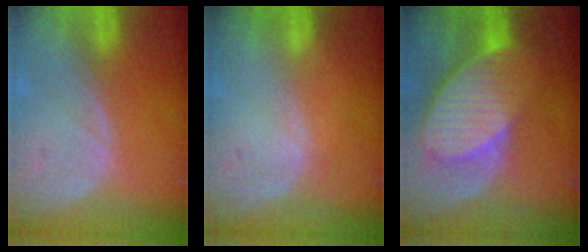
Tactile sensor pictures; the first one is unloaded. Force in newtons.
{"total": 0.0}
{"total": 10.3, "press": 8.9, "slide": 5.2}